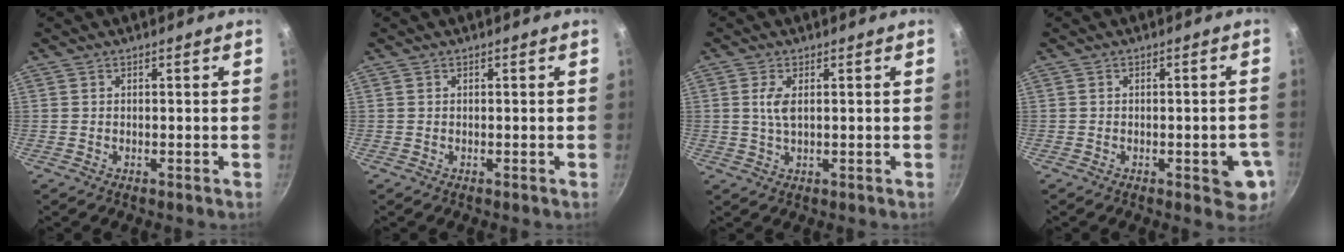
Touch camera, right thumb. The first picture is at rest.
{"total": 0.0}
{"total": 3.4, "force": [0.7, 1.5, 3.0], "torque": [-0.062, -0.001, 0.013]}
{"total": 6.7, "force": [-2.0, 2.6, 5.8], "torque": [-0.049, 0.002, -0.024]}